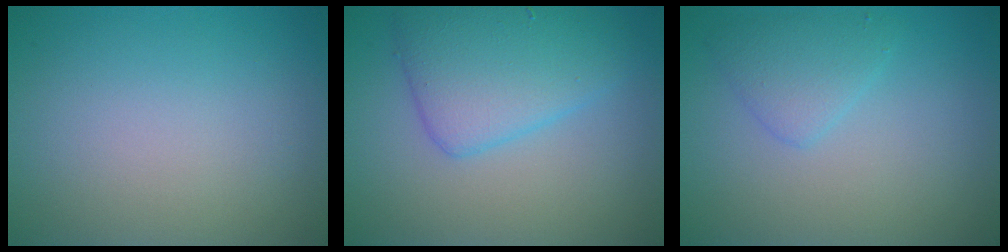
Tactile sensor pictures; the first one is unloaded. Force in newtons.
{"total": 5.3, "press": 5.3, "slide": 0.2}
{"total": 2.1, "press": 2.1, "slide": 0.0}